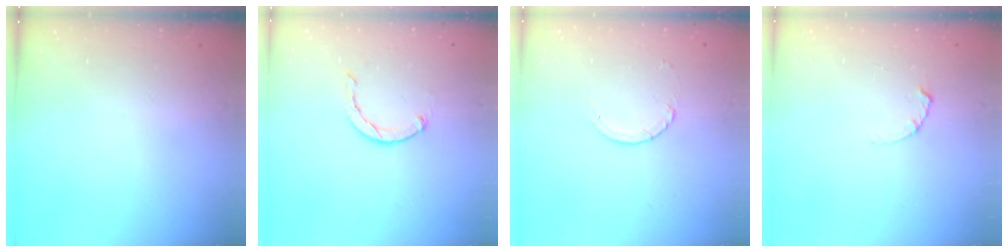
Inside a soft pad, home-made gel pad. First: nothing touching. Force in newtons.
{"total": 1.9, "press": 1.9, "slide": 0.3}
{"total": 2.5, "press": 2.4, "slide": 0.2}
{"total": 1.7, "press": 1.6, "slide": 0.3}